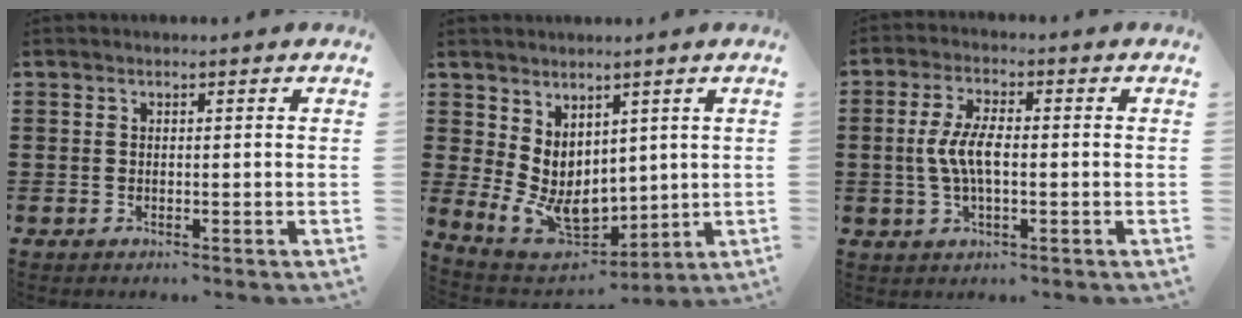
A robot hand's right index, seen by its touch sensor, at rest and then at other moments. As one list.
[{"total": 8.1, "force": [1.7, 6.3, 4.8], "torque": [-0.113, -0.010, 0.040]}, {"total": 5.5, "force": [-0.3, 2.1, 5.1], "torque": [-0.113, -0.002, -0.012]}]